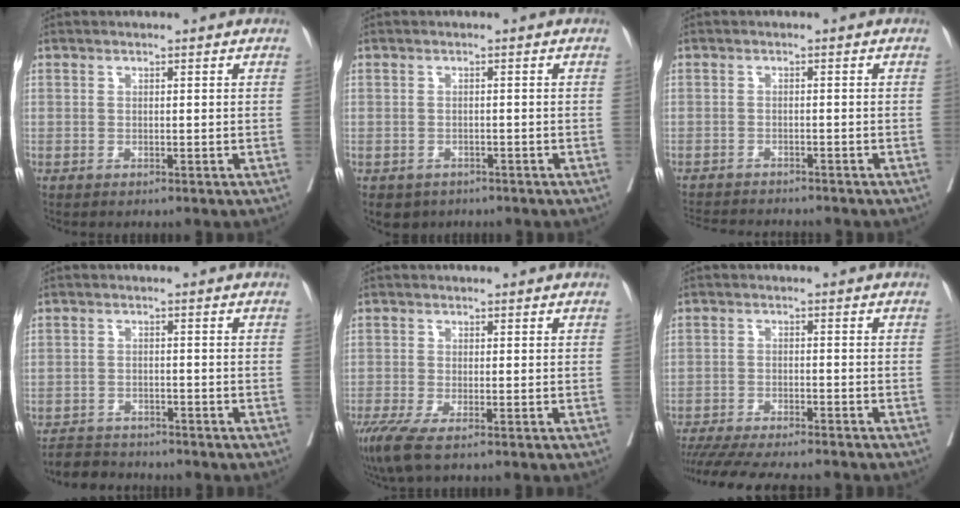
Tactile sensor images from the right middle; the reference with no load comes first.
{"total": 4.7, "force": [-3.3, 3.1, 1.1], "torque": [-0.019, 0.001, -0.044]}
{"total": 9.5, "force": [-8.9, 1.2, 3.0], "torque": [-0.047, -0.006, -0.125]}
{"total": 4.3, "force": [-4.2, 0.9, -0.2], "torque": [0.004, -0.010, -0.074]}
{"total": 5.2, "force": [-3.3, 0.8, 3.9], "torque": [-0.074, -0.018, -0.058]}
{"total": 15.2, "force": [-13.5, 1.8, 6.7], "torque": [-0.114, -0.025, -0.194]}